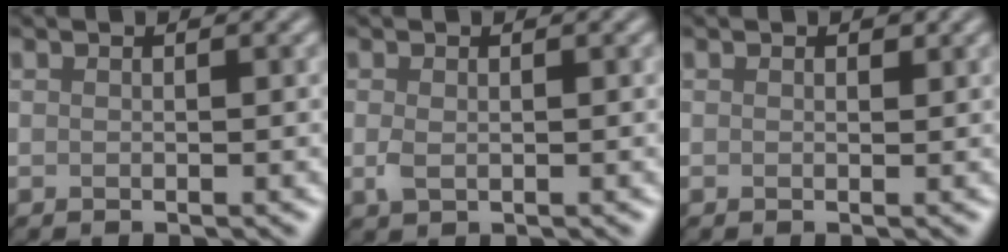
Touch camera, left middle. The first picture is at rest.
{"total": 0.8, "force": [-0.2, 0.5, 0.6], "torque": [-0.020, -0.001, 0.006]}
{"total": 0.5, "force": [0.4, 0.2, 0.2], "torque": [-0.006, -0.002, 0.008]}